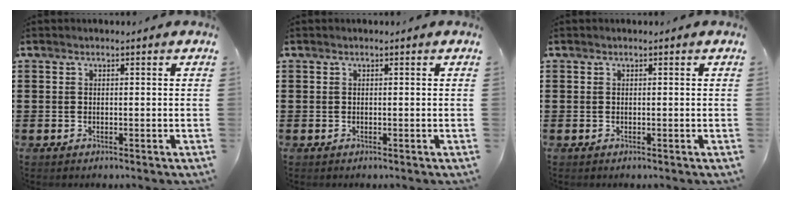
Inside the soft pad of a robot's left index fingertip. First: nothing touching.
{"total": 0.0}
{"total": 0.0}